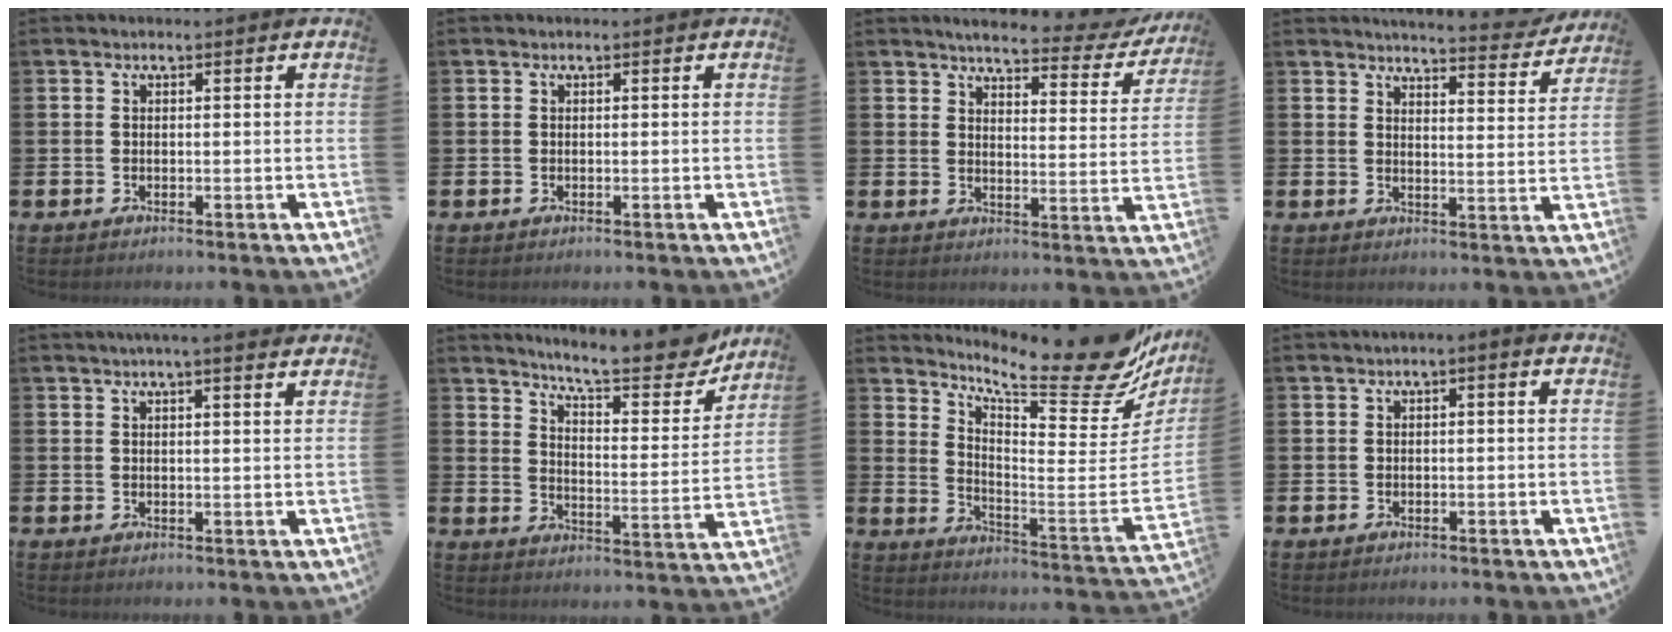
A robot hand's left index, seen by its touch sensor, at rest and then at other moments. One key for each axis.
{"total": 0.0}
{"total": 4.1, "fx": 3.7, "fy": 0.9, "fz": 1.6, "tx": -0.038, "ty": -0.027, "tz": 0.054}
{"total": 4.5, "fx": 4.4, "fy": 0.2, "fz": 0.8, "tx": -0.011, "ty": -0.036, "tz": 0.070}
{"total": 2.6, "fx": 2.4, "fy": -0.2, "fz": 1.1, "tx": -0.017, "ty": -0.009, "tz": 0.042}
{"total": 9.4, "fx": 8.7, "fy": 1.3, "fz": 3.4, "tx": -0.072, "ty": -0.065, "tz": 0.147}
{"total": 14.2, "fx": 11.4, "fy": 3.2, "fz": 7.8, "tx": -0.114, "ty": -0.104, "tz": 0.182}
{"total": 0.7, "fx": -0.3, "fy": 0.1, "fz": 0.6, "tx": -0.016, "ty": 0.002, "tz": -0.005}